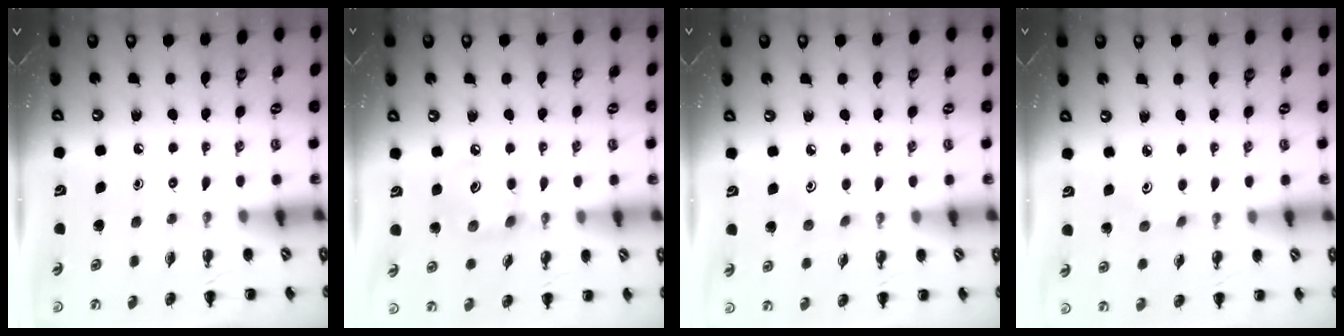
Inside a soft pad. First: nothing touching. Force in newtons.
{"total": 6.5, "press": 6.5, "slide": 0.5}
{"total": 2.8, "press": 2.7, "slide": 0.8}
{"total": 1.5, "press": 1.4, "slide": 0.5}